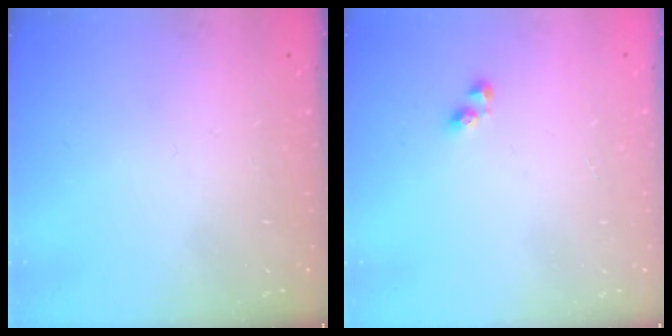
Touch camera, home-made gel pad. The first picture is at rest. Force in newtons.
{"total": 3.8, "press": 3.7, "slide": 0.5}